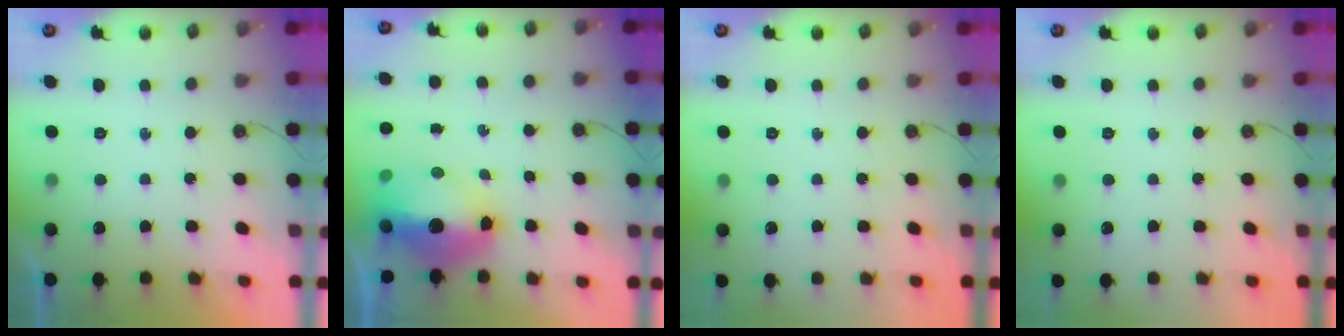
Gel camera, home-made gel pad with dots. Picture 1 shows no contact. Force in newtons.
{"total": 12.5, "press": 12.4, "slide": 1.1}
{"total": 0.0}
{"total": 0.0}